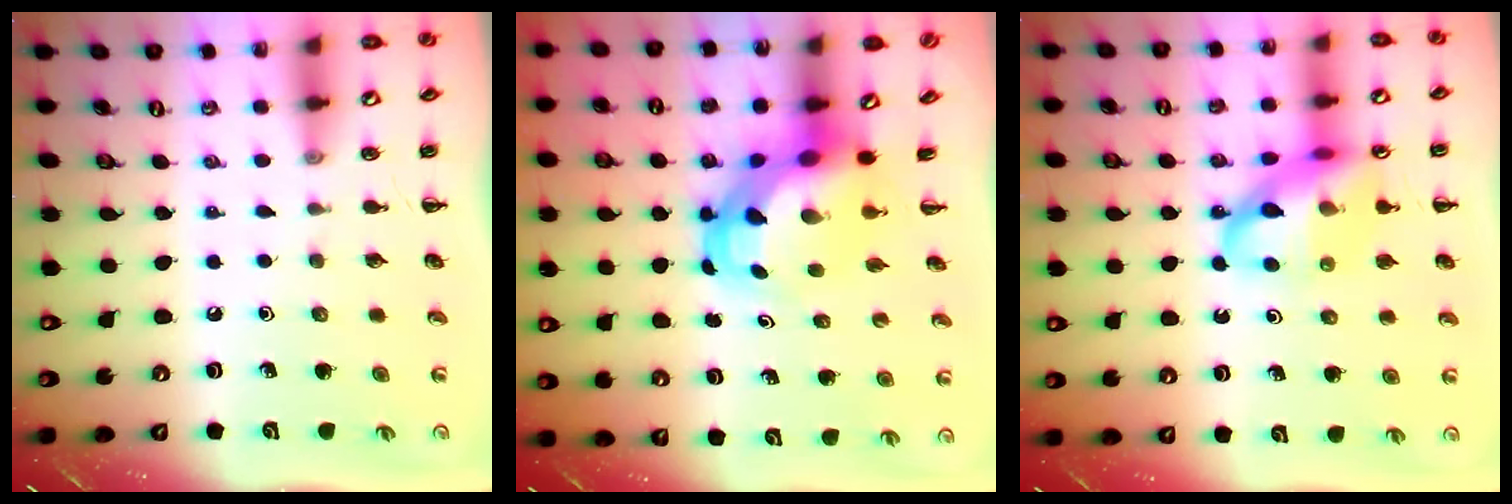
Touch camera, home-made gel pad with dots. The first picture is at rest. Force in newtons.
{"total": 6.2, "press": 6.0, "slide": 1.7}
{"total": 16.8, "press": 16.5, "slide": 3.2}